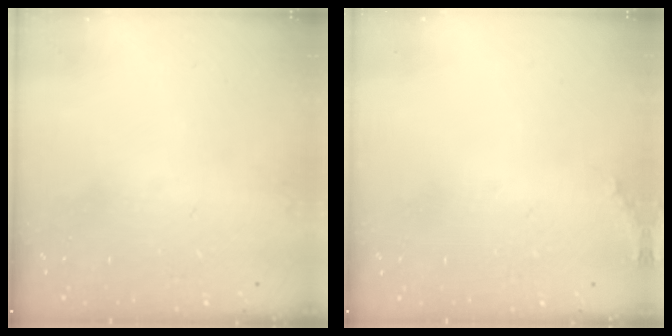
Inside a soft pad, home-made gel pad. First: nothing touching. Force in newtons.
{"total": 5.1, "press": 4.8, "slide": 1.8}